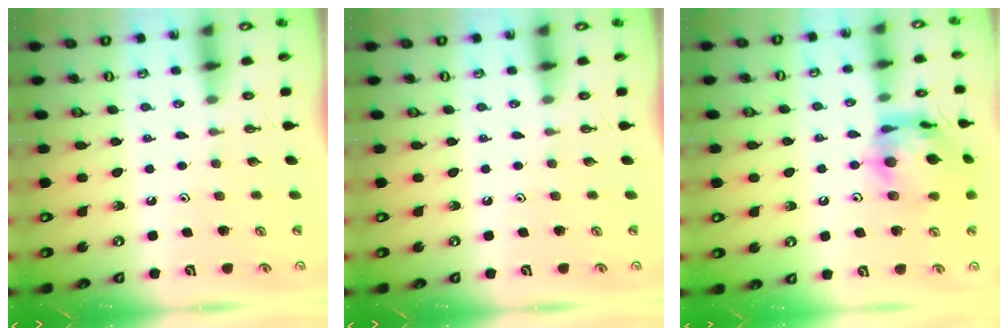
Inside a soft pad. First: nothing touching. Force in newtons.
{"total": 0.0}
{"total": 16.6, "press": 16.6, "slide": 1.5}